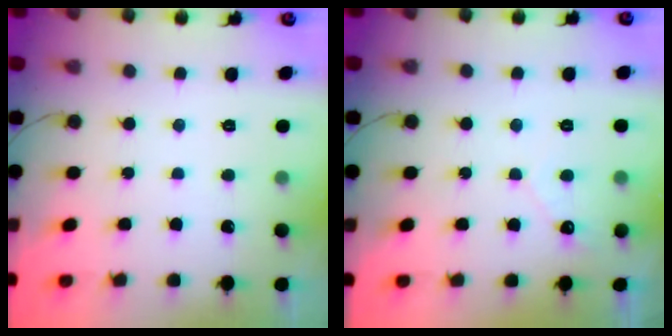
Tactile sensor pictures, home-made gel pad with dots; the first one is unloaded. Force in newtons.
{"total": 2.4, "press": 2.4, "slide": 0.2}